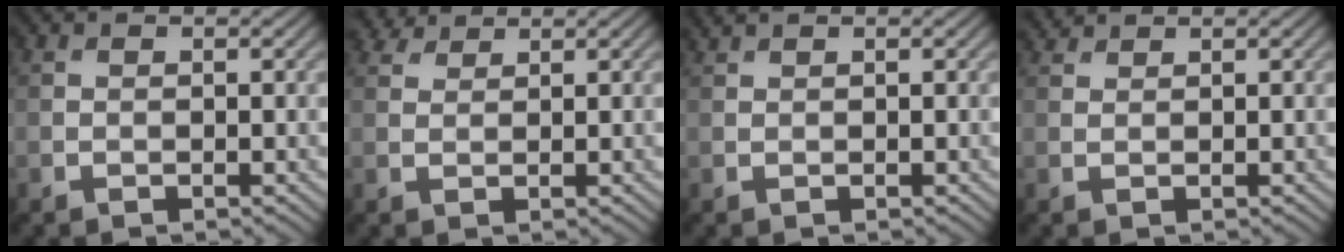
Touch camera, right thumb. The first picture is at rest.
{"total": 2.2, "force": [2.0, 0.8, 0.5], "torque": [-0.019, 0.008, 0.041]}
{"total": 1.2, "force": [1.2, -0.1, 0.1], "torque": [-0.011, 0.005, 0.024]}
{"total": 1.4, "force": [1.3, 0.1, 0.1], "torque": [-0.008, 0.009, 0.031]}